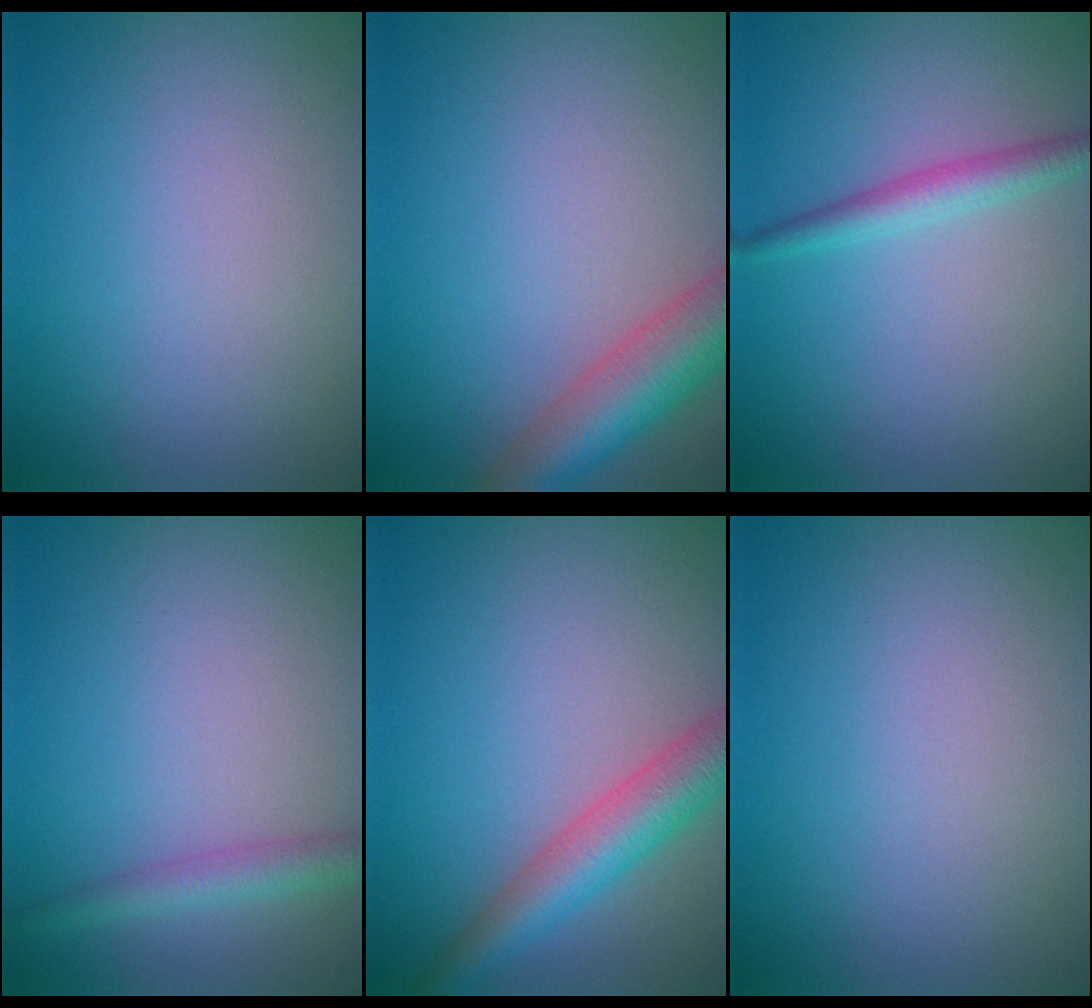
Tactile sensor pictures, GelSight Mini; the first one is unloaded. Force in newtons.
{"total": 5.9, "press": 5.8, "slide": 0.3}
{"total": 2.1, "press": 2.1, "slide": 0.1}
{"total": 2.3, "press": 2.3, "slide": 0.1}
{"total": 5.0, "press": 5.0, "slide": 0.2}
{"total": 0.0}